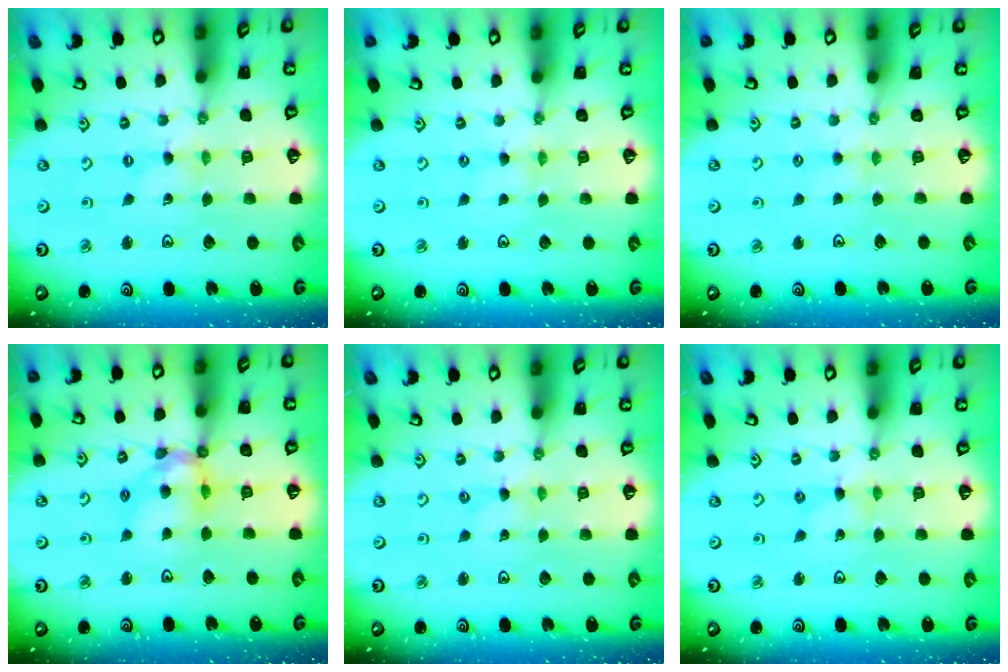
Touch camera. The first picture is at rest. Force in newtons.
{"total": 1.2, "press": 1.2, "slide": 0.3}
{"total": 2.7, "press": 2.7, "slide": 0.4}
{"total": 12.1, "press": 12.0, "slide": 1.3}
{"total": 0.0}
{"total": 0.0}